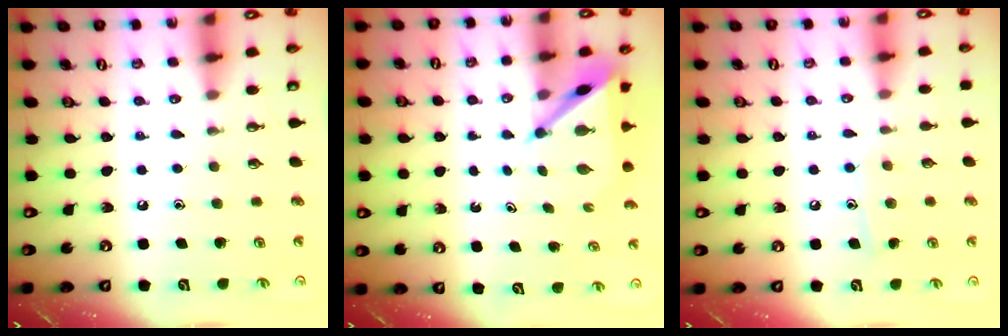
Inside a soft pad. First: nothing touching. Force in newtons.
{"total": 7.0, "press": 7.0, "slide": 0.5}
{"total": 7.3, "press": 7.3, "slide": 0.6}